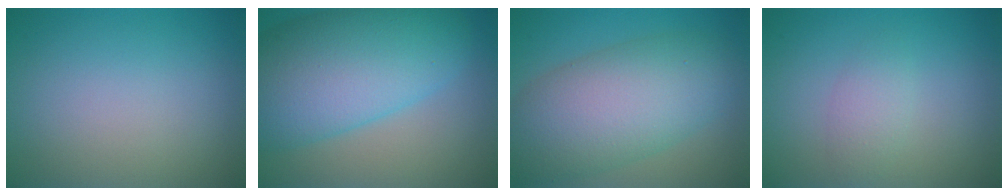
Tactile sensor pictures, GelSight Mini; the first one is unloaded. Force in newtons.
{"total": 11.8, "press": 11.8, "slide": 0.3}
{"total": 9.6, "press": 9.6, "slide": 0.5}
{"total": 2.3, "press": 2.3, "slide": 0.0}